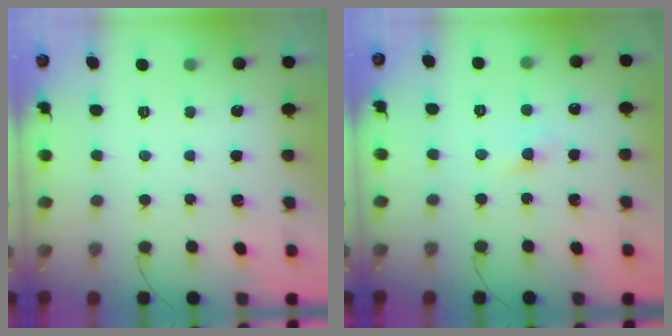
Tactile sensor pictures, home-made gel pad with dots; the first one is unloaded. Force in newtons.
{"total": 2.6, "press": 2.3, "slide": 1.1}